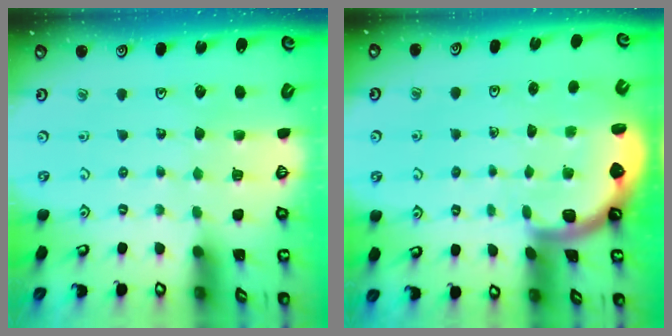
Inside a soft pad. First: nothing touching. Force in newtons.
{"total": 1.2, "press": 1.2, "slide": 0.1}